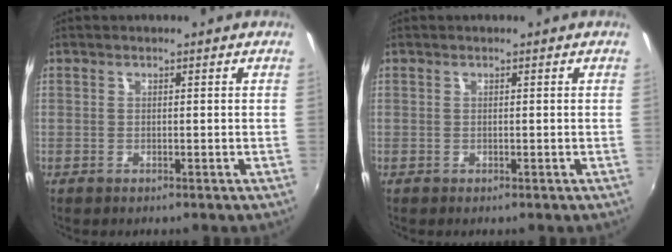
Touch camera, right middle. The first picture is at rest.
{"total": 0.0}